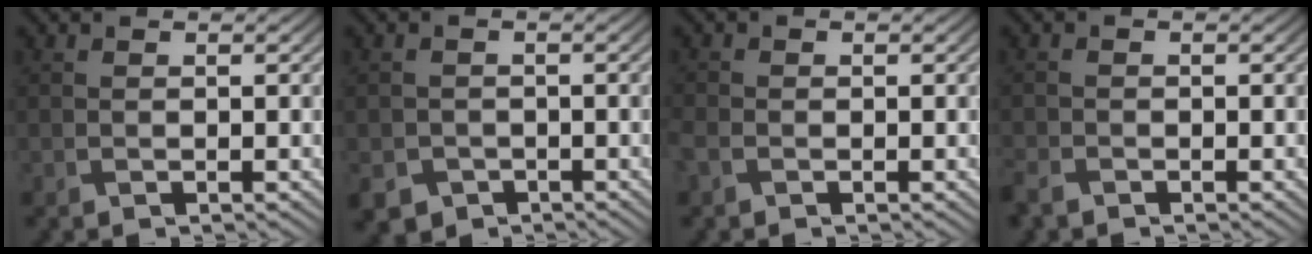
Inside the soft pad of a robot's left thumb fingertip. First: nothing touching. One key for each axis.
{"total": 2.8, "fx": -1.7, "fy": 2.1, "fz": 0.4, "tx": -0.013, "ty": -0.010, "tz": -0.032}
{"total": 1.5, "fx": -0.9, "fy": 1.0, "fz": 0.7, "tx": -0.025, "ty": -0.002, "tz": -0.025}
{"total": 2.2, "fx": -2.0, "fy": 0.7, "fz": 0.6, "tx": -0.020, "ty": -0.011, "tz": -0.049}